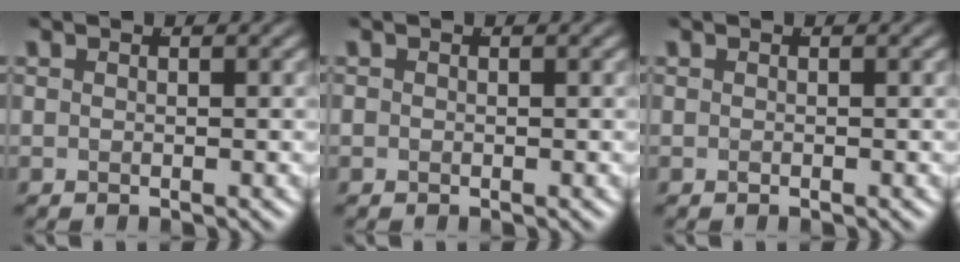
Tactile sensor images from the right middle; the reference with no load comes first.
{"total": 0.7, "force": [-0.3, 0.7, 0.2], "torque": [-0.010, -0.006, -0.003]}
{"total": 0.0}